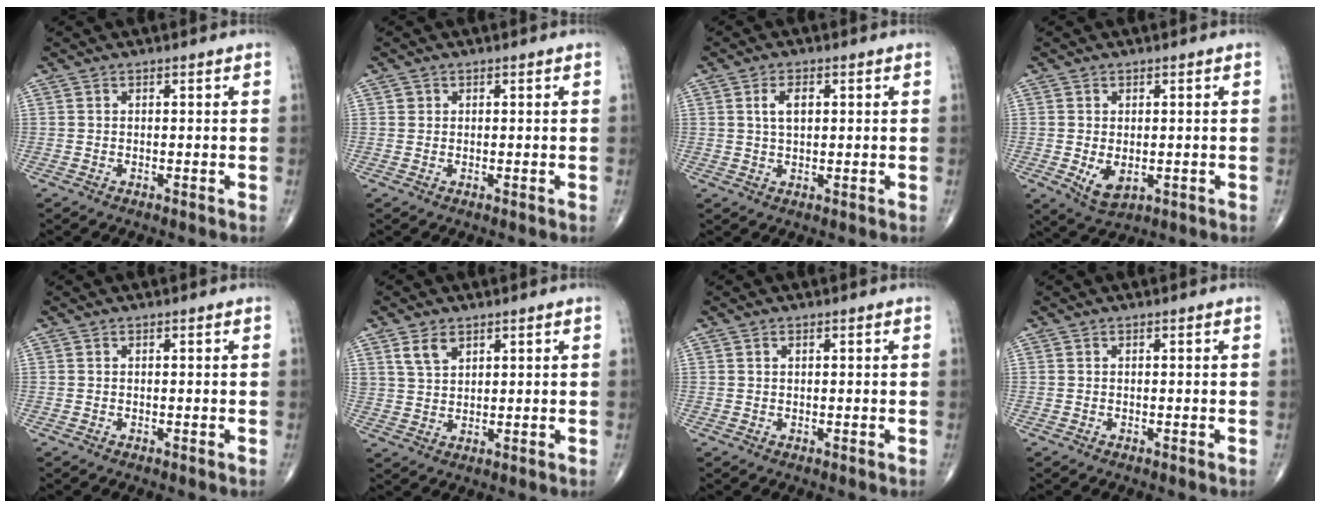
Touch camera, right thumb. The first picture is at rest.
{"total": 0.8, "force": [0.2, 0.8, 0.1], "torque": [0.005, 0.001, 0.003]}
{"total": 3.7, "force": [1.0, 2.0, 3.0], "torque": [-0.053, 0.001, 0.018]}
{"total": 4.8, "force": [-0.8, 2.9, 3.8], "torque": [-0.062, -0.012, -0.002]}
{"total": 0.0}
{"total": 4.3, "force": [2.6, 2.5, 2.3], "torque": [-0.032, -0.012, 0.054]}
{"total": 0.6, "force": [0.3, 0.3, 0.4], "torque": [-0.007, 0.001, 0.005]}
{"total": 0.0}